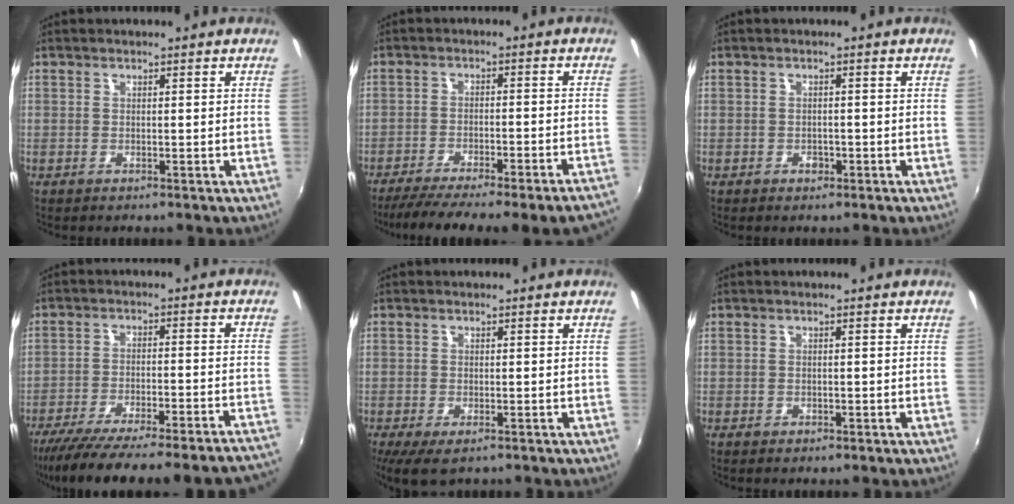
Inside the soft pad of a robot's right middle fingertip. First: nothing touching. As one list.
[{"total": 16.8, "force": [-14.7, 0.1, 8.2], "torque": [-0.137, -0.034, -0.208]}, {"total": 1.4, "force": [-0.8, 1.1, 0.5], "torque": [-0.009, -0.001, -0.011]}, {"total": 23.4, "force": [-21.0, 1.2, 10.3], "torque": [-0.163, -0.044, -0.296]}, {"total": 5.7, "force": [-3.4, 2.4, 3.9], "torque": [-0.079, -0.029, -0.053]}, {"total": 1.0, "force": [-0.7, 0.6, 0.3], "torque": [-0.007, -0.003, -0.011]}]